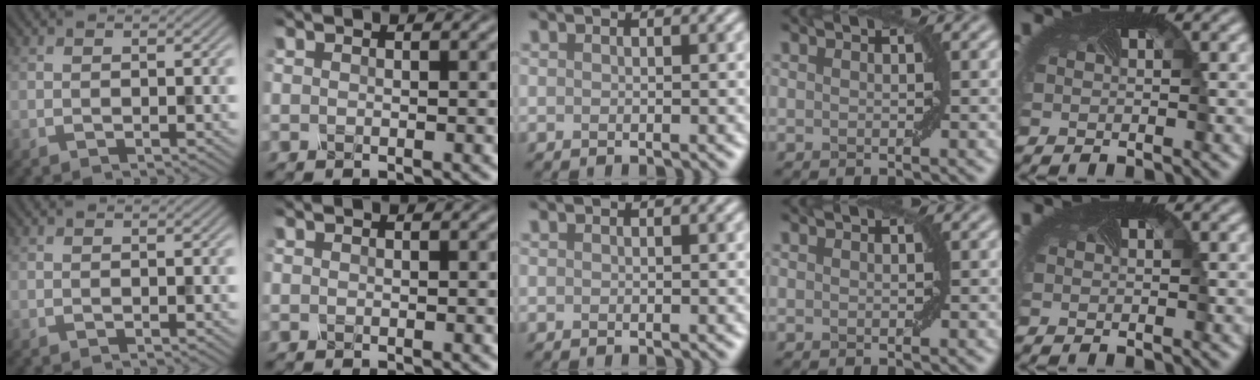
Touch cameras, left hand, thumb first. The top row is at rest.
{}